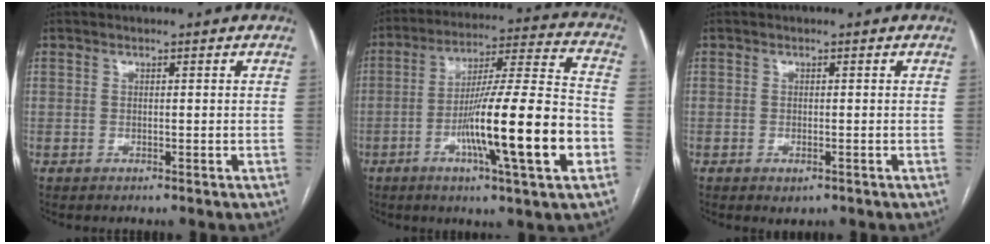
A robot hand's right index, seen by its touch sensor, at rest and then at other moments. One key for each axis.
{"total": 19.3, "fx": -5.9, "fy": 0.5, "fz": 18.4, "tx": -0.294, "ty": -0.003, "tz": -0.093}
{"total": 1.5, "fx": -0.8, "fy": 0.7, "fz": 1.0, "tx": -0.012, "ty": -0.002, "tz": -0.004}